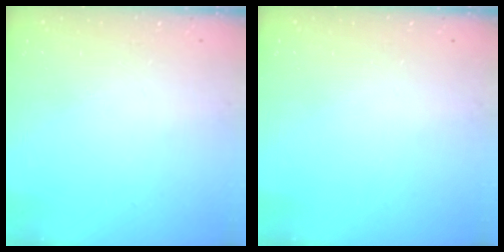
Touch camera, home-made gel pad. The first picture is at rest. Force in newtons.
{"total": 0.0}